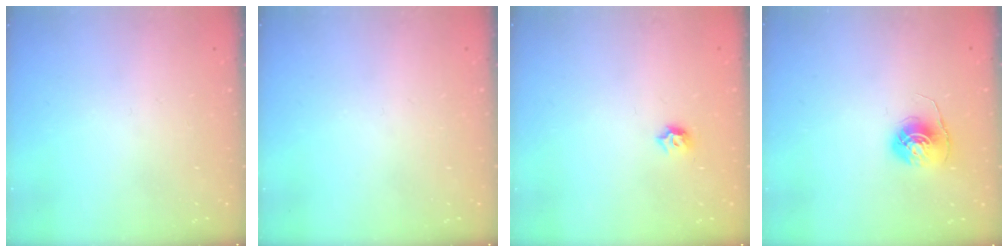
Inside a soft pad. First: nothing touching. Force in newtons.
{"total": 0.0}
{"total": 4.0, "press": 3.9, "slide": 0.8}
{"total": 6.0, "press": 6.0, "slide": 0.5}